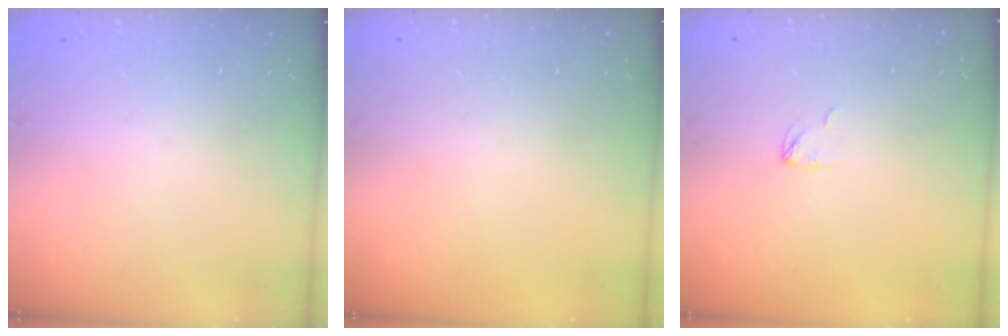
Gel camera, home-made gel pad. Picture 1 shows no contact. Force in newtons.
{"total": 0.0}
{"total": 2.9, "press": 2.9, "slide": 0.2}